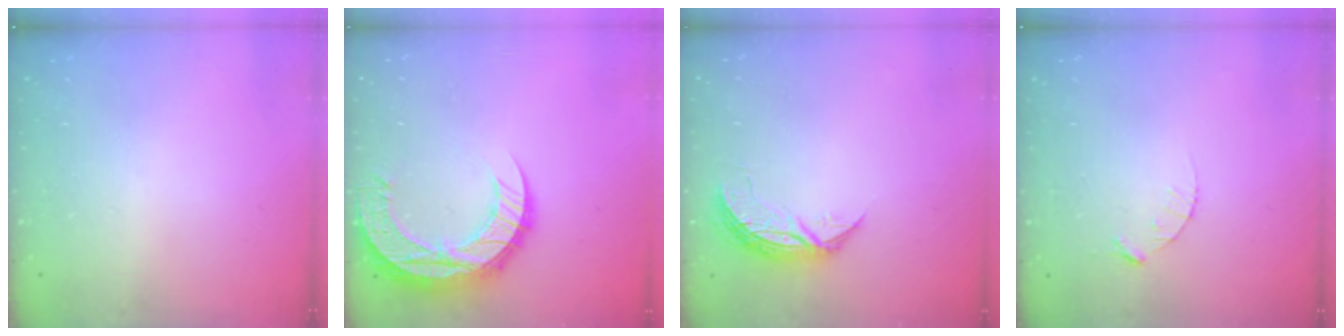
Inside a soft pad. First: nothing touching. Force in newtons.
{"total": 19.0, "press": 18.9, "slide": 1.4}
{"total": 7.1, "press": 7.1, "slide": 0.4}
{"total": 3.1, "press": 3.1, "slide": 0.4}